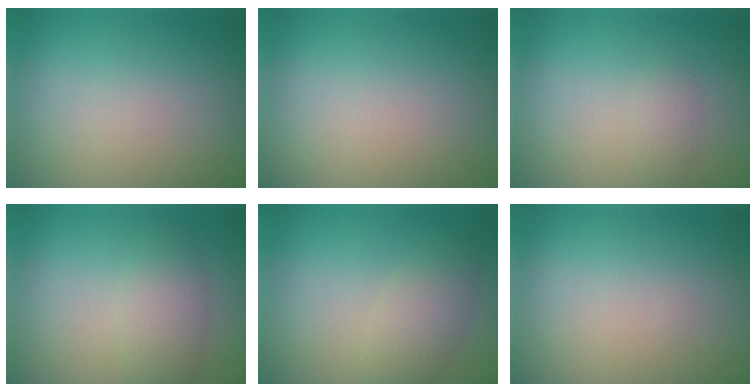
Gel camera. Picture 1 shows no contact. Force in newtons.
{"total": 0.0}
{"total": 1.1, "press": 1.1, "slide": 0.1}
{"total": 3.0, "press": 3.0, "slide": 0.1}
{"total": 3.1, "press": 3.1, "slide": 0.1}
{"total": 0.0}